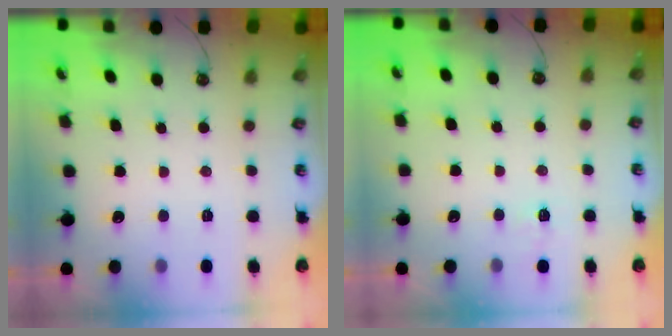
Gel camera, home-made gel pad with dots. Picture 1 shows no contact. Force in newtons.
{"total": 2.8, "press": 2.8, "slide": 0.4}